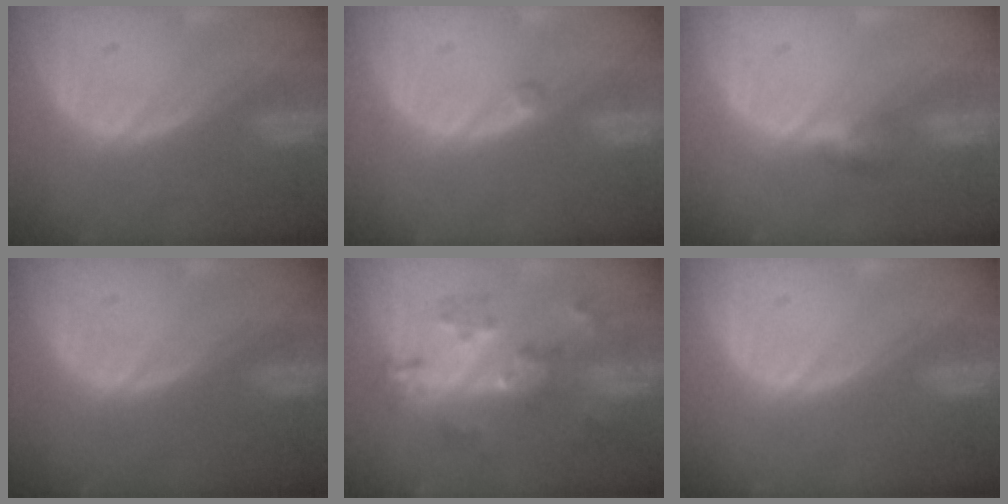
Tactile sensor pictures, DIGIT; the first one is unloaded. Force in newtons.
{"total": 0.6, "press": 0.6, "slide": 0.1}
{"total": 2.5, "press": 2.4, "slide": 0.7}
{"total": 0.0}
{"total": 6.7, "press": 6.7, "slide": 0.6}
{"total": 0.0}